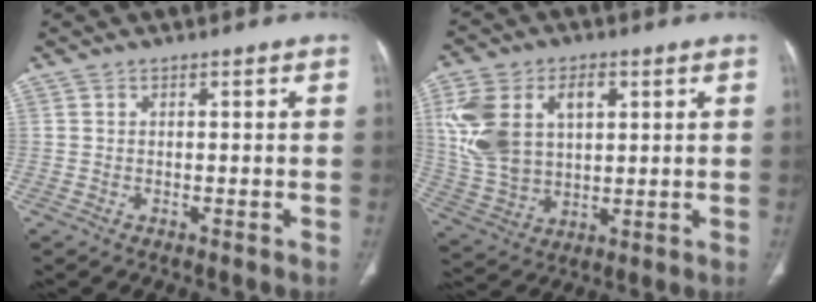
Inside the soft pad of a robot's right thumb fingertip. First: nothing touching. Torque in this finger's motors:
{"motor_torque": [1.75, 2.36, 1.49, 0.99, 0.21]}